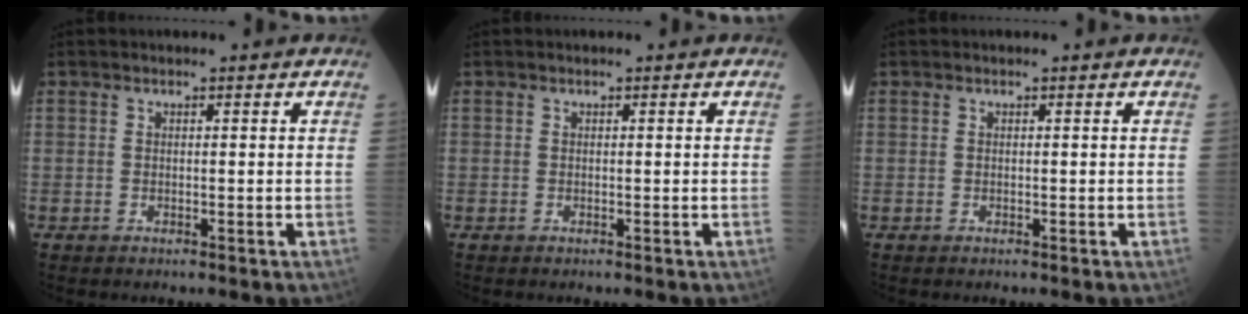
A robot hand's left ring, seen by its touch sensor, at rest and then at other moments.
{"total": 0.0}
{"total": 0.0}